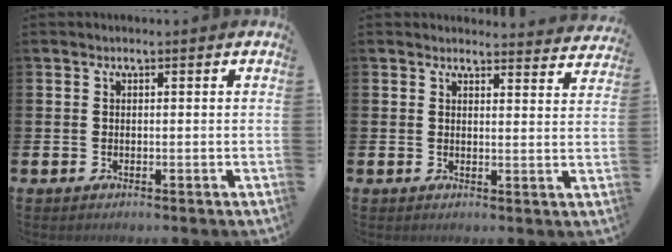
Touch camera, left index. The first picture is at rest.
{"total": 3.0, "force": [3.0, 0.3, 0.0], "torque": [0.004, -0.021, 0.051]}